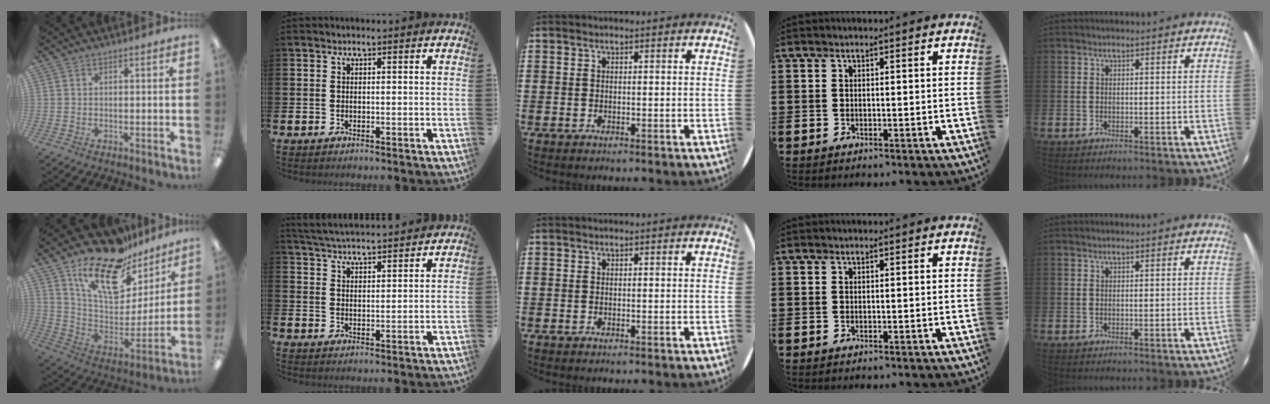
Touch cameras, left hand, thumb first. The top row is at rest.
{"thumb": {"total": 20.2, "force": [14.1, 9.6, 10.9], "torque": [-0.182, -0.095, 0.248]}, "index": {"total": 4.6, "force": [4.6, 0.1, 0.2], "torque": [-0.023, -0.027, 0.083]}}